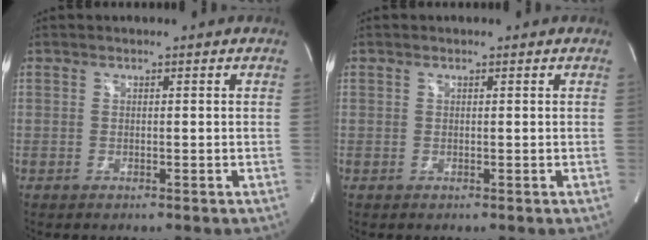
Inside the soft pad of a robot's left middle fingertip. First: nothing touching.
{"total": 0.0}